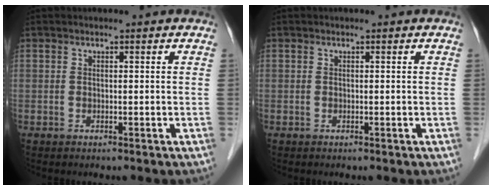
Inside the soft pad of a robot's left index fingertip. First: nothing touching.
{"total": 0.0}